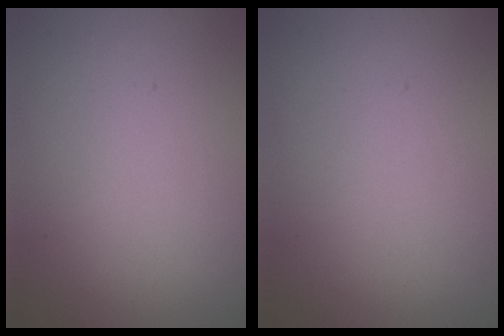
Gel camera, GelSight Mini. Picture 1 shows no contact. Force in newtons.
{"total": 0.0}